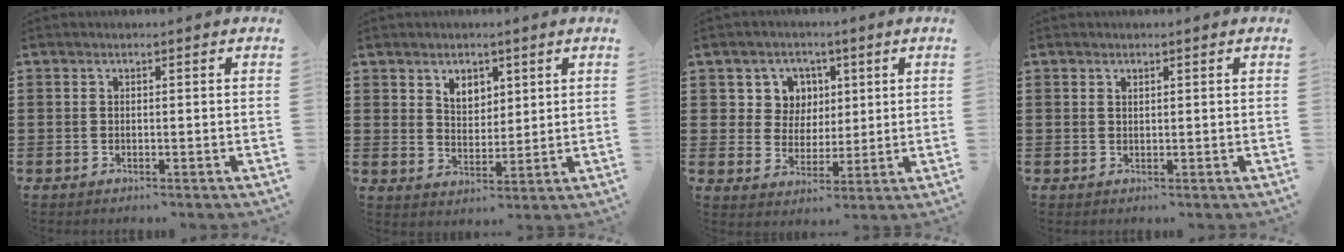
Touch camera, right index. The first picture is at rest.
{"total": 3.7, "force": [2.6, 2.5, 1.0], "torque": [-0.022, 0.005, 0.046]}
{"total": 5.7, "force": [2.2, 5.2, 1.0], "torque": [-0.042, 0.011, 0.037]}
{"total": 0.5, "force": [0.5, 0.2, 0.1], "torque": [-0.003, 0.001, 0.009]}